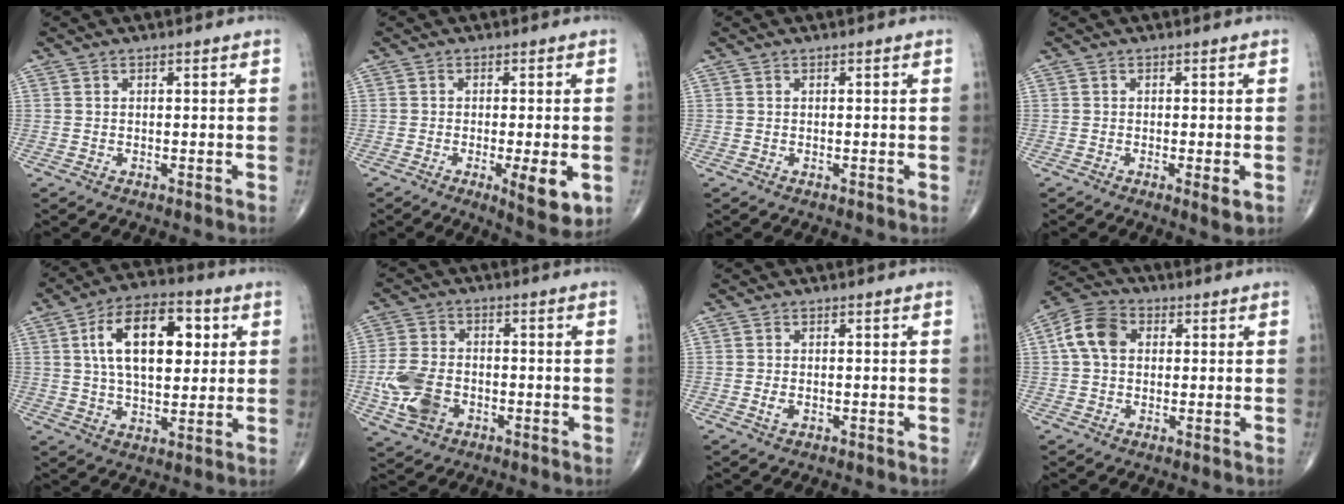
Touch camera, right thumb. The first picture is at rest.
{"total": 7.1, "force": [-2.0, 1.6, 6.6], "torque": [-0.093, -0.017, -0.029]}
{"total": 0.0}
{"total": 2.6, "force": [-0.8, 0.4, 2.4], "torque": [-0.040, -0.010, -0.014]}
{"total": 16.8, "force": [4.2, 9.0, 13.6], "torque": [-0.201, 0.005, 0.067]}
{"total": 9.5, "force": [-2.8, 6.5, 6.4], "torque": [-0.132, 0.009, -0.052]}
{"total": 1.5, "force": [-0.4, 0.9, 1.2], "torque": [-0.024, 0.000, -0.008]}
{"total": 7.8, "force": [1.3, 5.7, 5.2], "torque": [-0.099, 0.020, 0.016]}